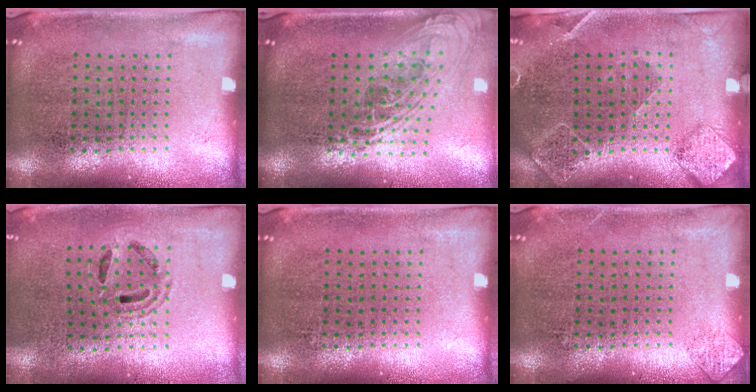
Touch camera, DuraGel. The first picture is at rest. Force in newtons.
{"total": 2.2, "press": 1.6, "slide": 1.4}
{"total": 1.6, "press": 1.6, "slide": 0.3}
{"total": 1.1, "press": 1.1, "slide": 0.3}
{"total": 0.0}
{"total": 0.8, "press": 0.8, "slide": 0.1}